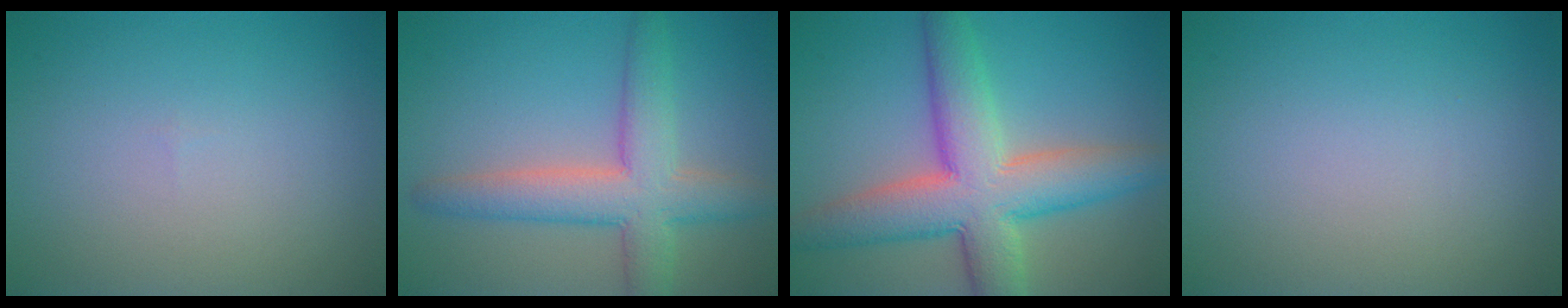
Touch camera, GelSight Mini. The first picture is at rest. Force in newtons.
{"total": 6.1, "press": 6.1, "slide": 0.3}
{"total": 9.4, "press": 9.4, "slide": 0.6}
{"total": 0.0}